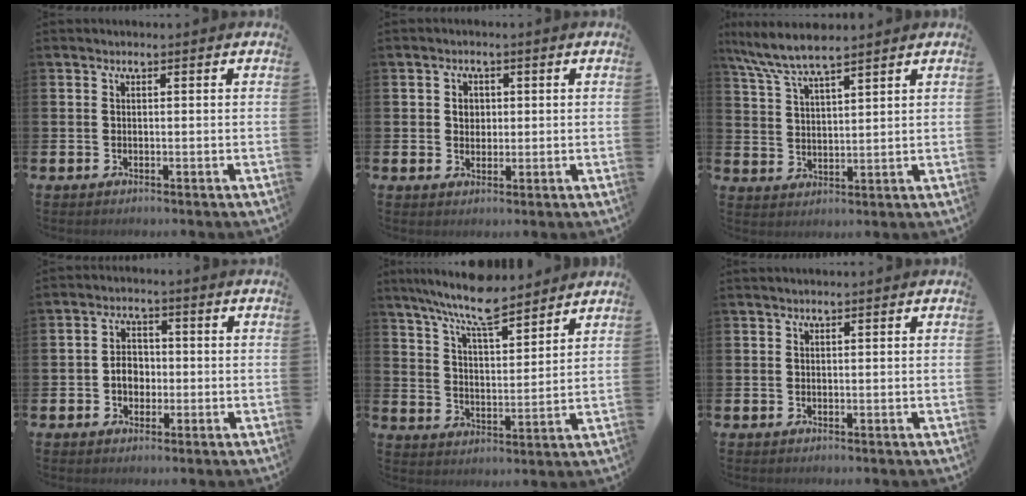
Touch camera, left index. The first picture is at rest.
{"total": 2.2, "force": [0.6, 1.9, 0.9], "torque": [0.001, 0.001, 0.004]}
{"total": 7.0, "force": [6.3, 1.1, 2.8], "torque": [-0.074, -0.022, 0.113]}
{"total": 3.4, "force": [-0.7, 2.7, 2.0], "torque": [-0.026, 0.001, -0.019]}
{"total": 9.3, "force": [8.4, 1.5, 3.5], "torque": [-0.087, -0.045, 0.151]}
{"total": 0.6, "force": [0.5, 0.0, 0.2], "torque": [0.004, -0.002, 0.008]}